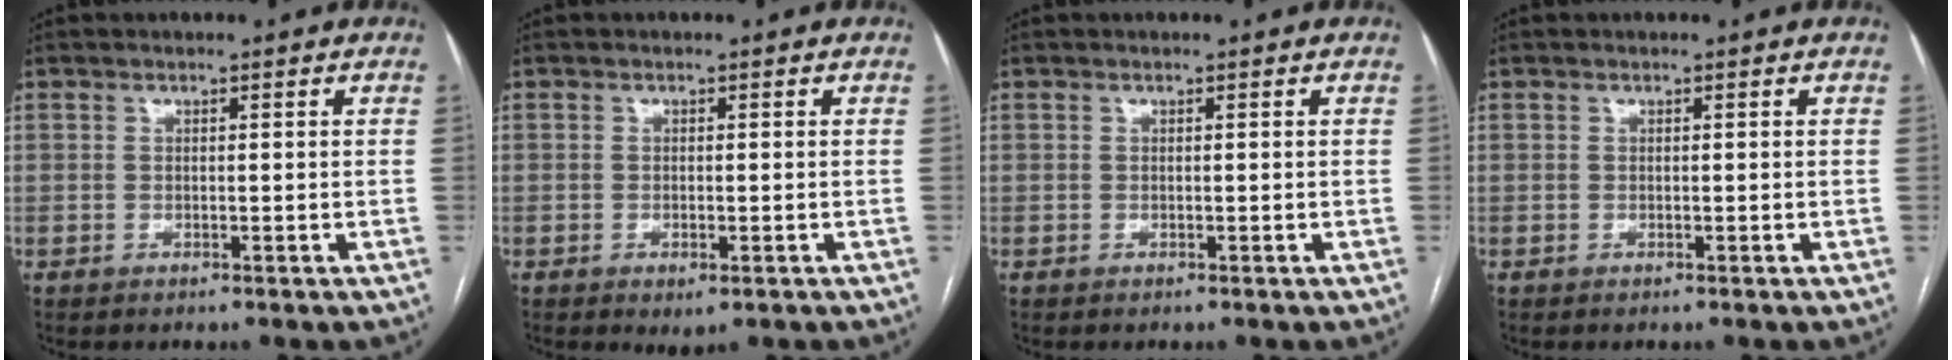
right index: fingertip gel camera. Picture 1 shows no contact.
{"total": 2.1, "force": [-1.0, 0.8, 1.6], "torque": [-0.023, -0.003, -0.007]}
{"total": 0.0}
{"total": 0.0}